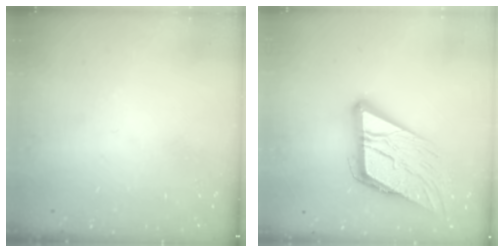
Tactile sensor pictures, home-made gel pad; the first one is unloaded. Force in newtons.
{"total": 17.7, "press": 17.6, "slide": 2.1}